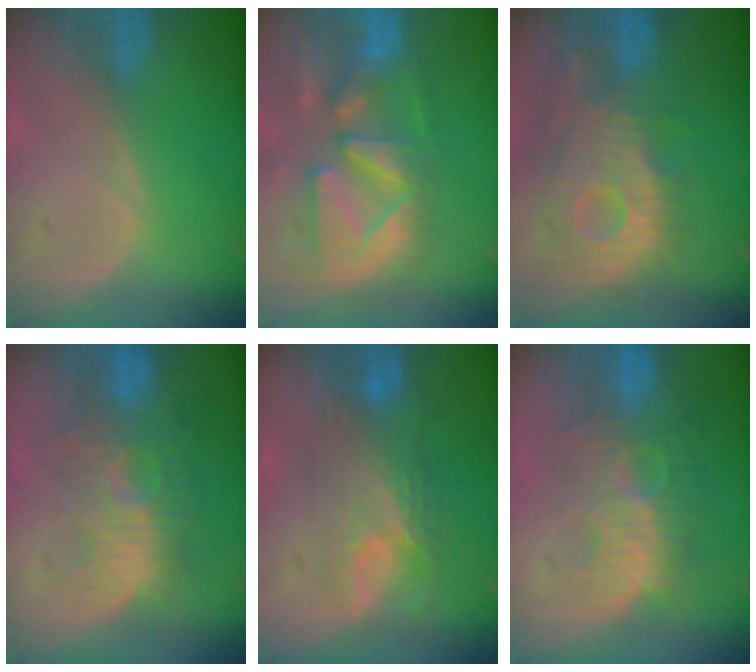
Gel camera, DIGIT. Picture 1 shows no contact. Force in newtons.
{"total": 13.2, "press": 11.3, "slide": 6.9}
{"total": 12.5, "press": 11.0, "slide": 5.9}
{"total": 10.7, "press": 9.4, "slide": 5.0}
{"total": 7.9, "press": 7.7, "slide": 1.9}
{"total": 10.6, "press": 9.9, "slide": 3.8}